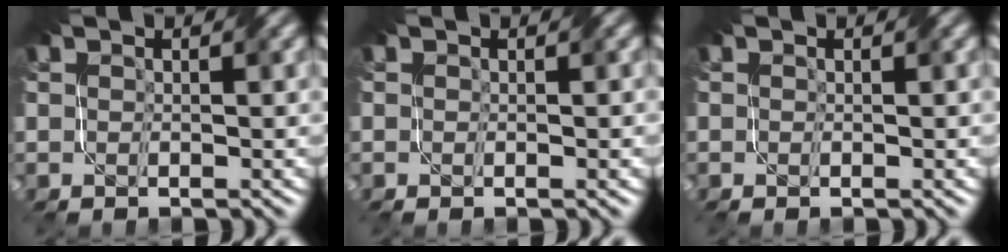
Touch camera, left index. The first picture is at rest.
{"total": 0.9, "force": [-0.2, 0.3, 0.9], "torque": [-0.011, -0.007, -0.004]}
{"total": 0.0}